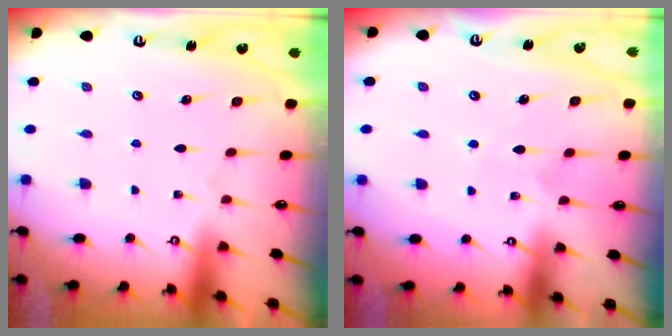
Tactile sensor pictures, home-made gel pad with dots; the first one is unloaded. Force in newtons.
{"total": 4.9, "press": 4.9, "slide": 0.6}